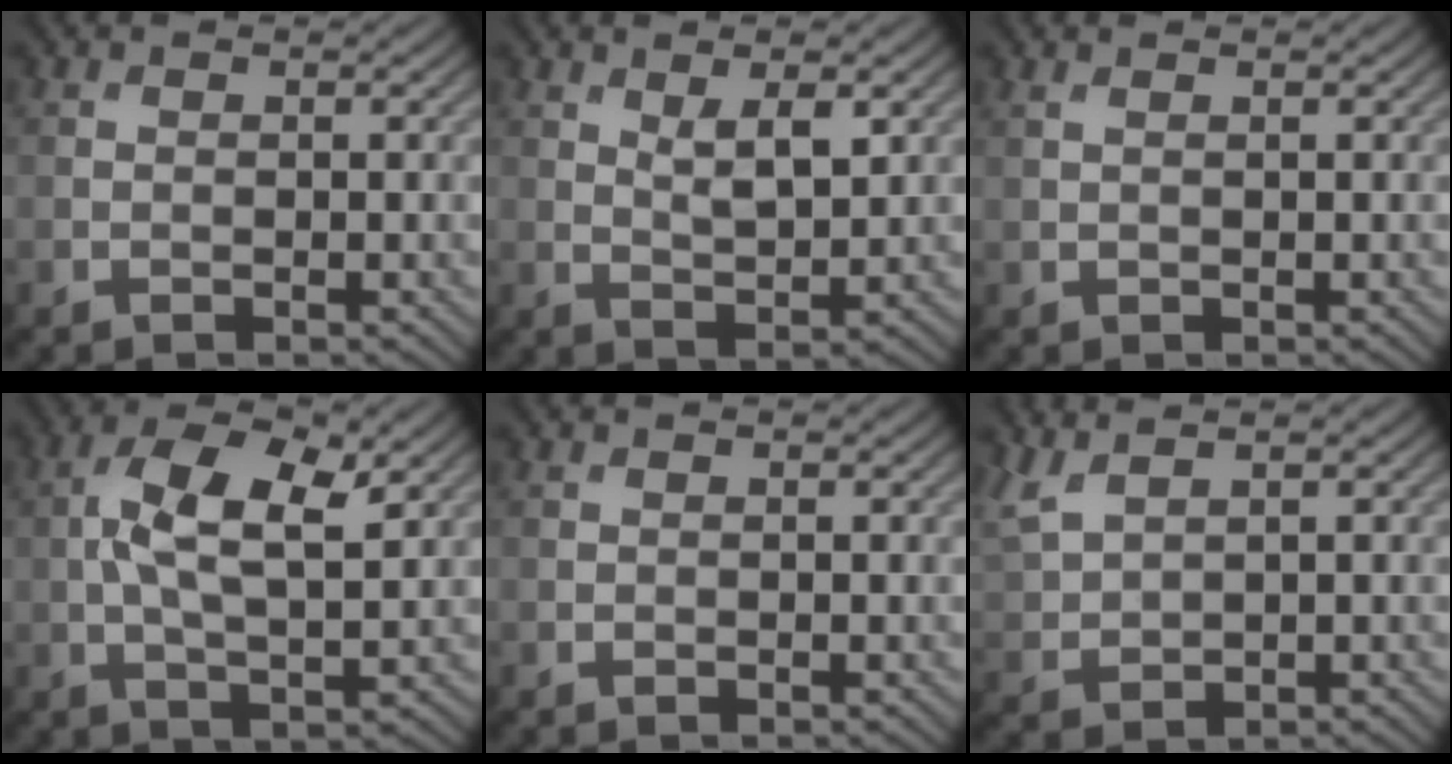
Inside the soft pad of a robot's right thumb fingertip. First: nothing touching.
{"total": 3.9, "force": [1.9, 1.2, 3.1], "torque": [-0.065, -0.005, 0.037]}
{"total": 0.7, "force": [0.6, 0.0, 0.4], "torque": [-0.013, 0.004, 0.010]}
{"total": 8.2, "force": [1.5, 3.4, 7.3], "torque": [-0.147, 0.010, 0.023]}
{"total": 0.0}
{"total": 4.2, "force": [3.1, 1.3, 2.5], "torque": [-0.079, 0.012, 0.071]}